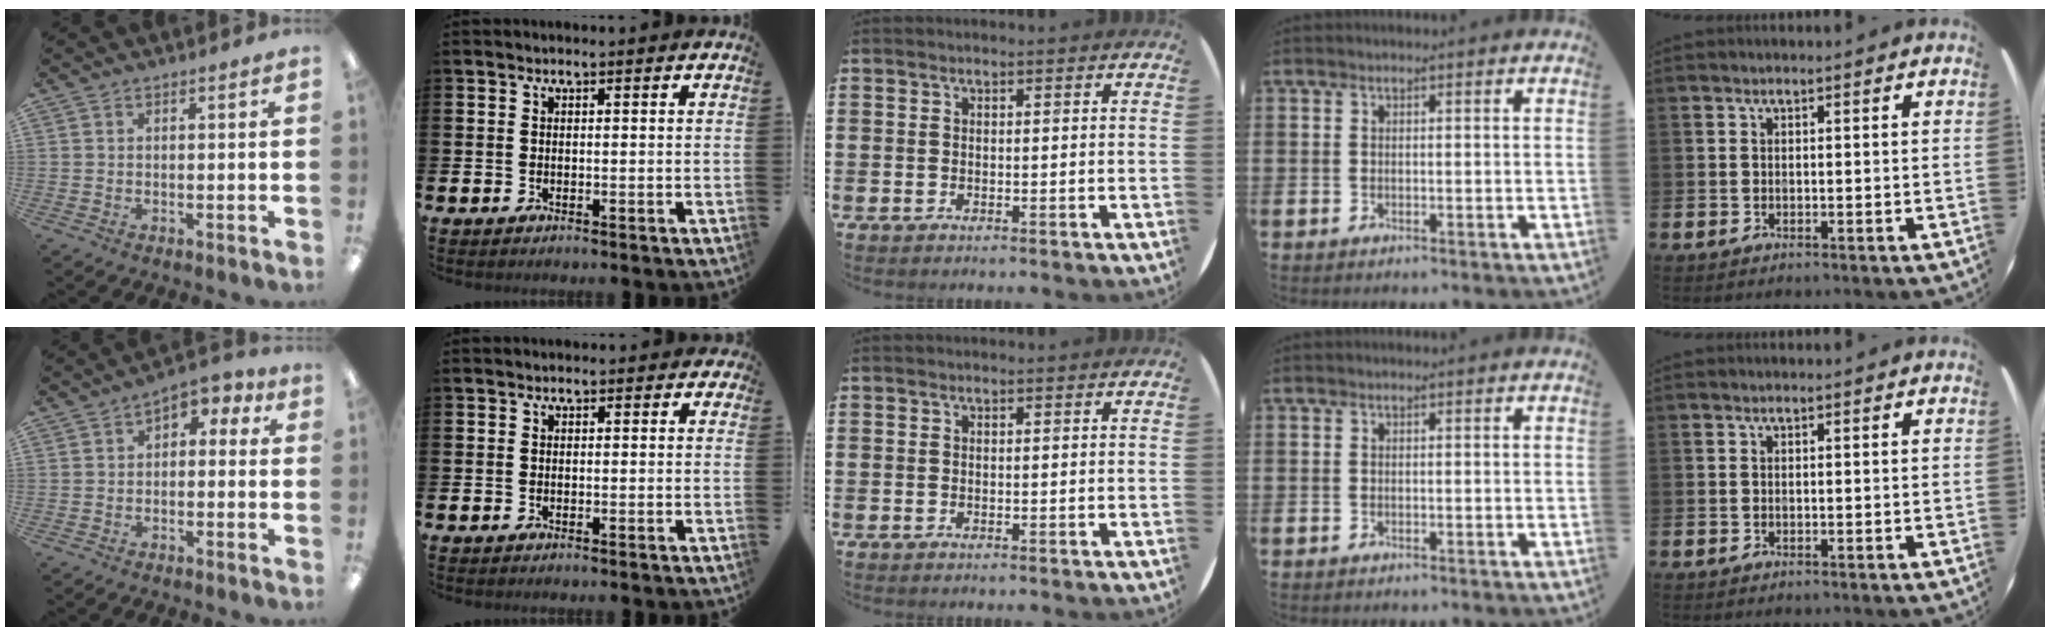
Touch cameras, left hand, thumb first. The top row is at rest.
{"thumb": {"total": 3.8, "force": [0.5, 2.7, 2.7], "torque": [-0.036, 0.000, 0.003]}, "index": {"total": 0.7, "force": [-0.1, 0.6, 0.3], "torque": [-0.002, 0.008, -0.005]}}